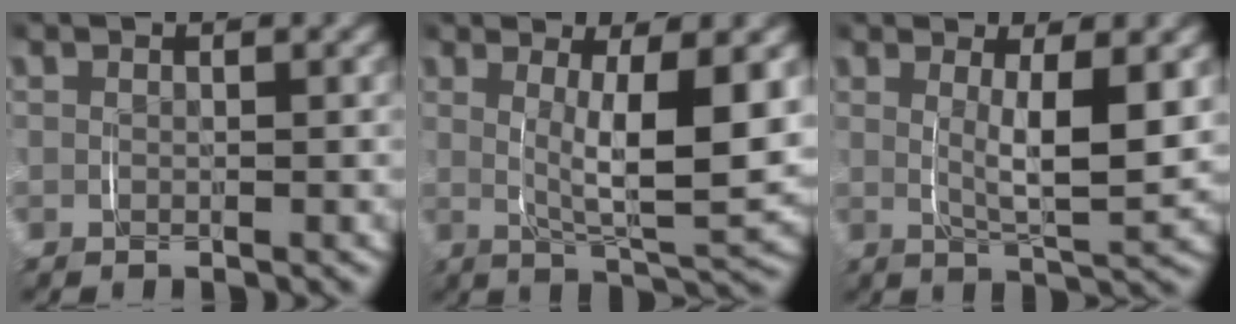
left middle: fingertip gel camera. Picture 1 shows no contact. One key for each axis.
{"total": 7.6, "fx": 1.3, "fy": 2.1, "fz": 7.2, "tx": -0.110, "ty": -0.011, "tz": 0.027}
{"total": 5.0, "fx": 1.1, "fy": 1.0, "fz": 4.8, "tx": -0.077, "ty": -0.017, "tz": 0.025}